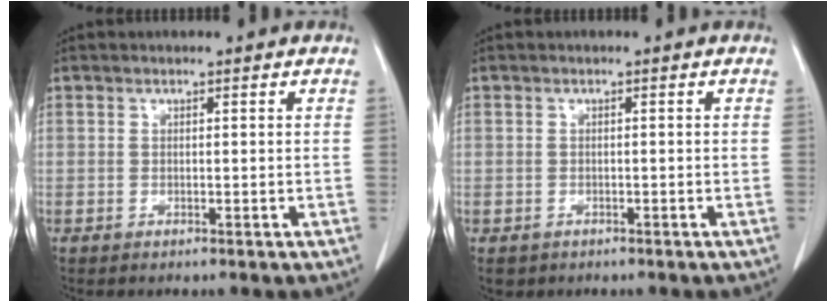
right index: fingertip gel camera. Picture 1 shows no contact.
{"total": 1.6, "force": [-0.9, 1.3, 0.2], "torque": [-0.012, 0.001, -0.010]}